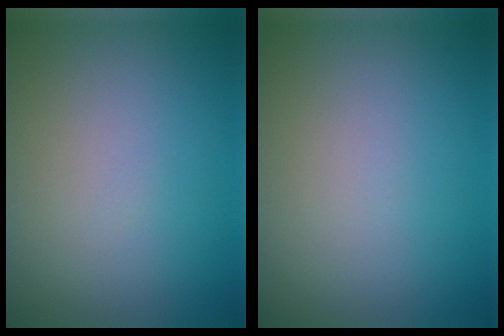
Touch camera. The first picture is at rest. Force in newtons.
{"total": 0.0}